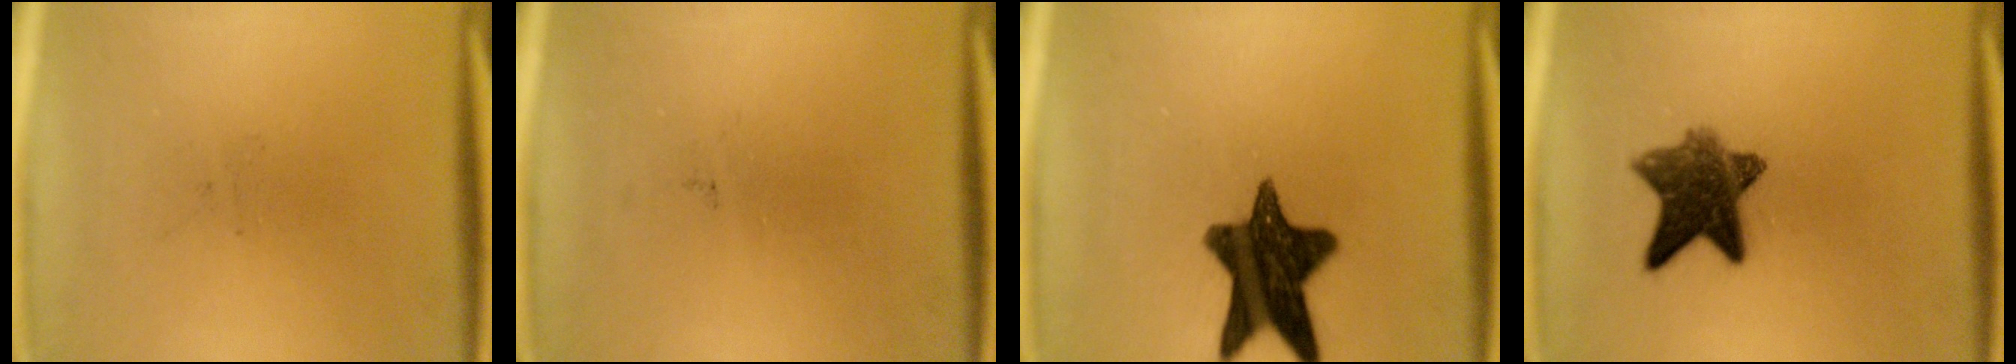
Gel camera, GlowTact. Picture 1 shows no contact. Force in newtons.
{"total": 0.0}
{"total": 13.6}
{"total": 9.3}